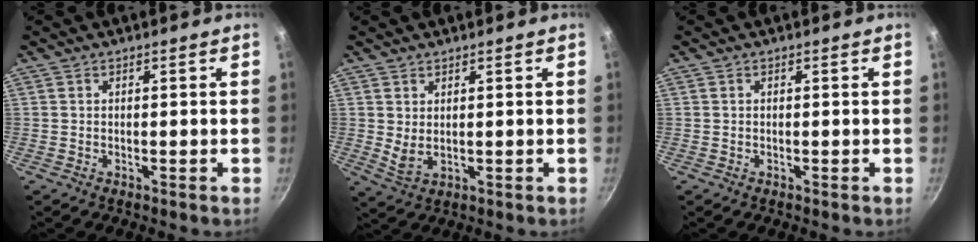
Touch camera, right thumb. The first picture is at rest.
{"total": 3.0, "force": [1.1, 1.5, 2.4], "torque": [-0.042, -0.018, 0.026]}
{"total": 0.0}